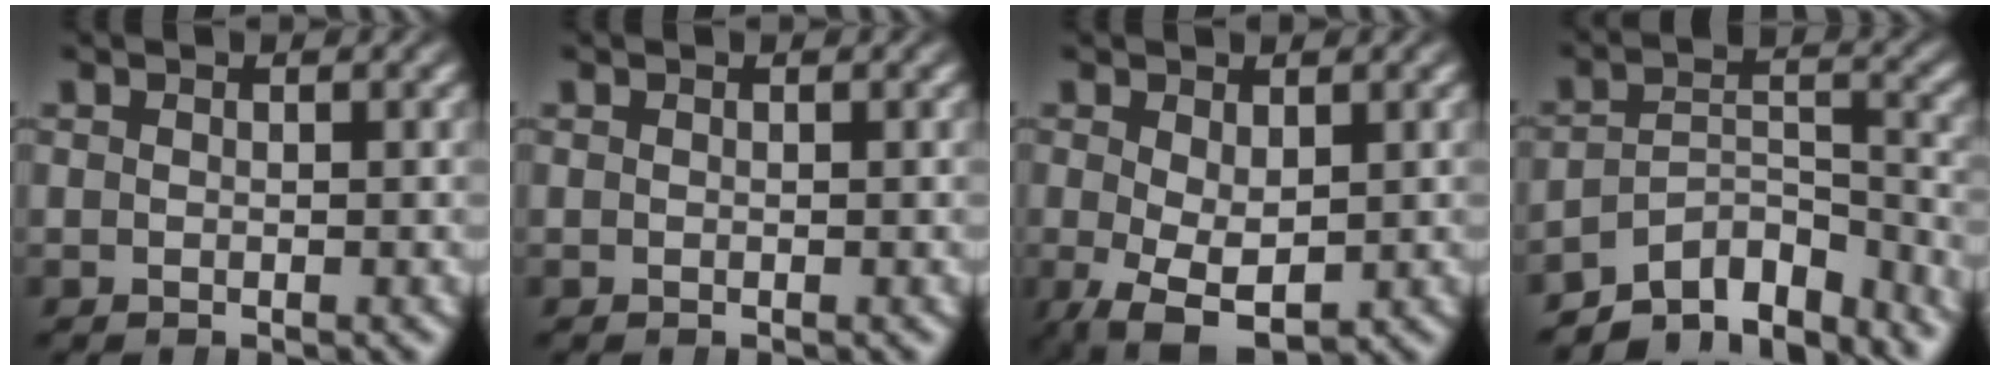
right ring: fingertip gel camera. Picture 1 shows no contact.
{"total": 0.0}
{"total": 7.0, "force": [-3.9, 3.7, 4.5], "torque": [-0.097, -0.061, -0.031]}
{"total": 11.1, "force": [-8.4, 5.2, 5.1], "torque": [-0.078, -0.042, -0.121]}